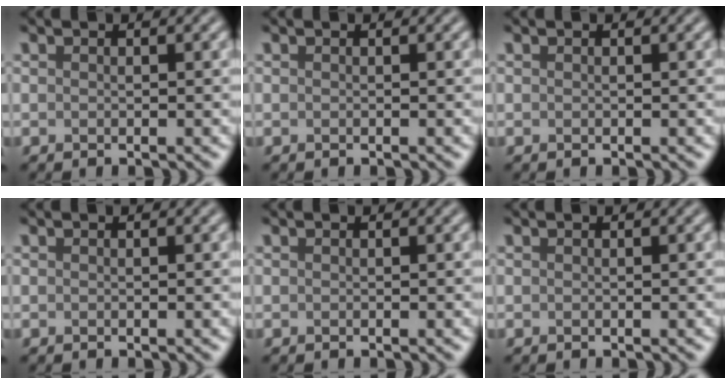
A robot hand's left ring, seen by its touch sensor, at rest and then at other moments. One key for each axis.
{"total": 0.0}
{"total": 0.0}
{"total": 0.0}
{"total": 0.0}
{"total": 0.0}